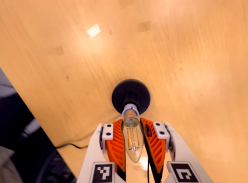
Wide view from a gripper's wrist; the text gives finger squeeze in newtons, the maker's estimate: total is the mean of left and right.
{"total": 18.8, "left": 18.6, "right": 19.1}